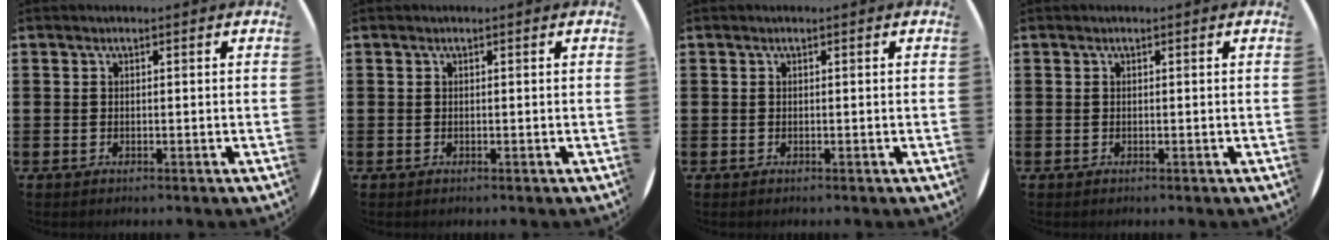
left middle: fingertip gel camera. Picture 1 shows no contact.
{"total": 0.0}
{"total": 0.0}
{"total": 0.0}